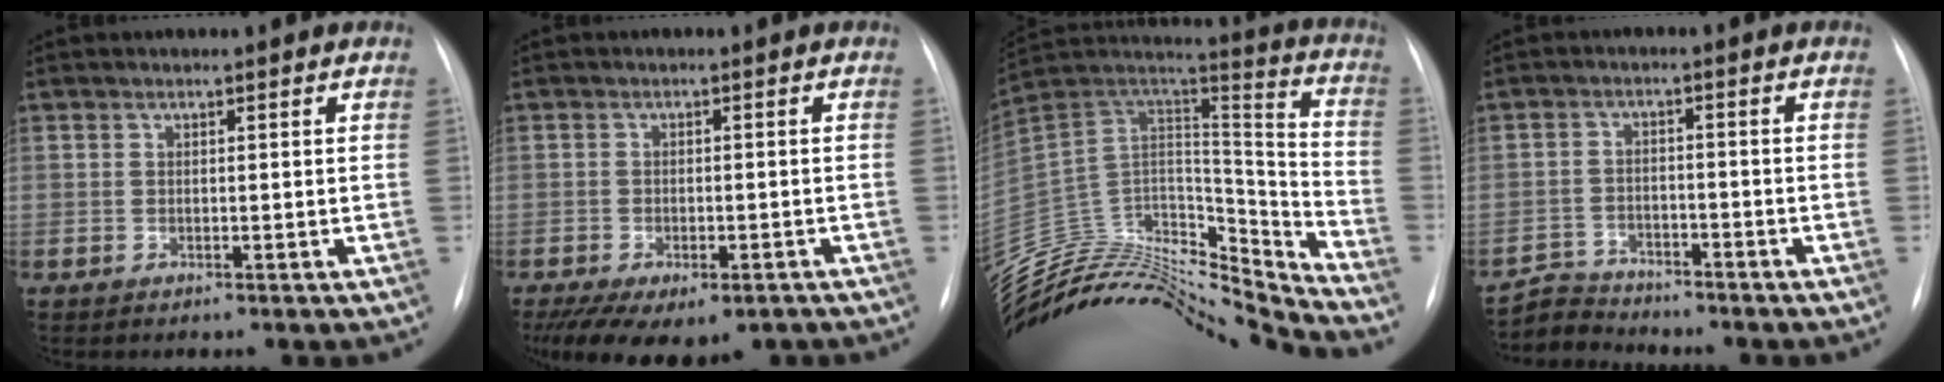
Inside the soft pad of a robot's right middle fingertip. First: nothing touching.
{"total": 12.9, "force": [-8.4, 6.4, 7.4], "torque": [-0.147, -0.014, -0.113]}
{"total": 31.0, "force": [-29.3, 4.8, 9.1], "torque": [-0.188, 0.011, -0.471]}
{"total": 4.8, "force": [-4.7, 0.7, -1.1], "torque": [0.017, -0.004, -0.085]}